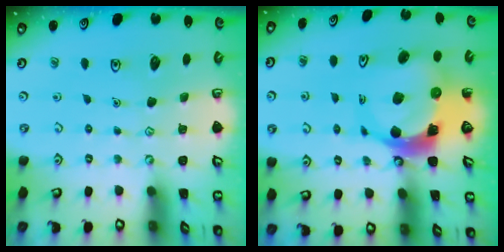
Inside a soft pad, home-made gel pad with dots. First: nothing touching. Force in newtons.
{"total": 10.5, "press": 10.4, "slide": 1.3}